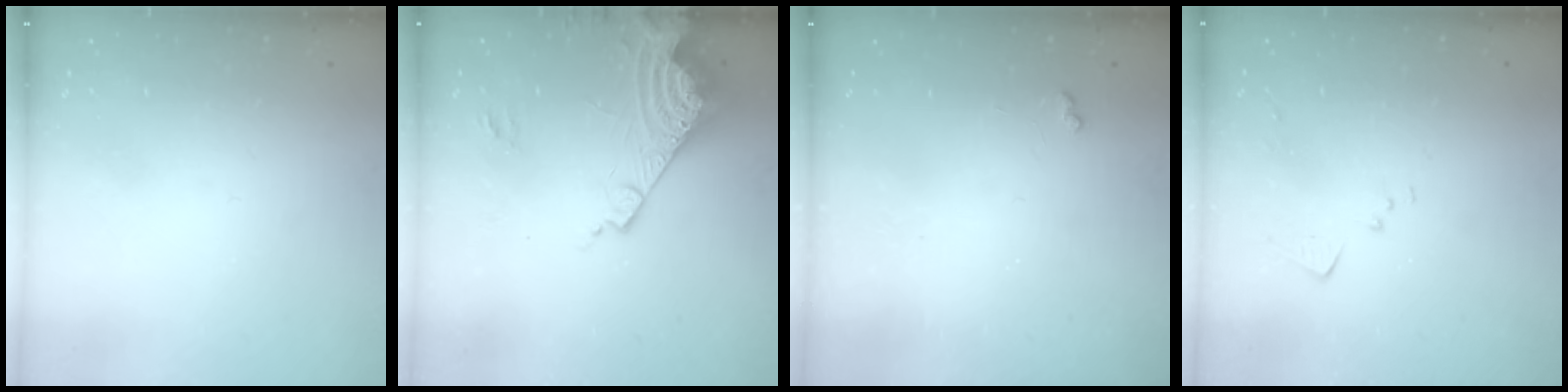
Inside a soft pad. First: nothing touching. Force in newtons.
{"total": 17.3, "press": 17.1, "slide": 2.2}
{"total": 2.9, "press": 2.9, "slide": 0.5}
{"total": 6.4, "press": 6.3, "slide": 0.8}